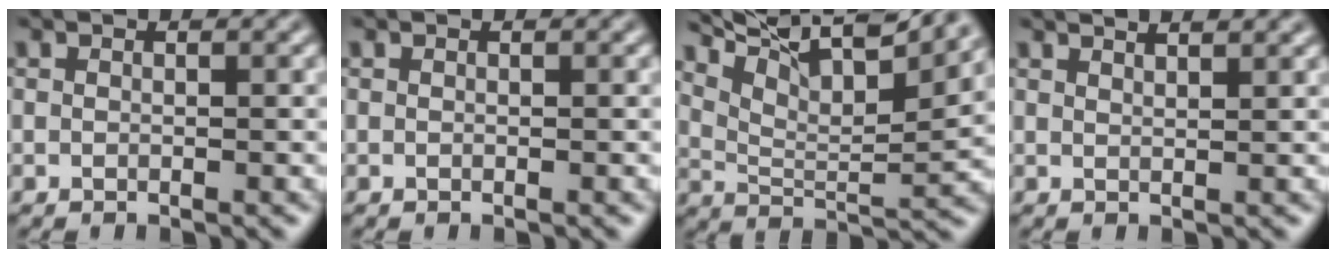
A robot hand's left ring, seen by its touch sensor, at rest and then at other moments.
{"total": 0.0}
{"total": 10.6, "force": [7.9, 2.7, 6.6], "torque": [-0.125, 0.016, 0.121]}
{"total": 2.9, "force": [2.4, 0.9, 1.3], "torque": [0.002, 0.025, 0.007]}